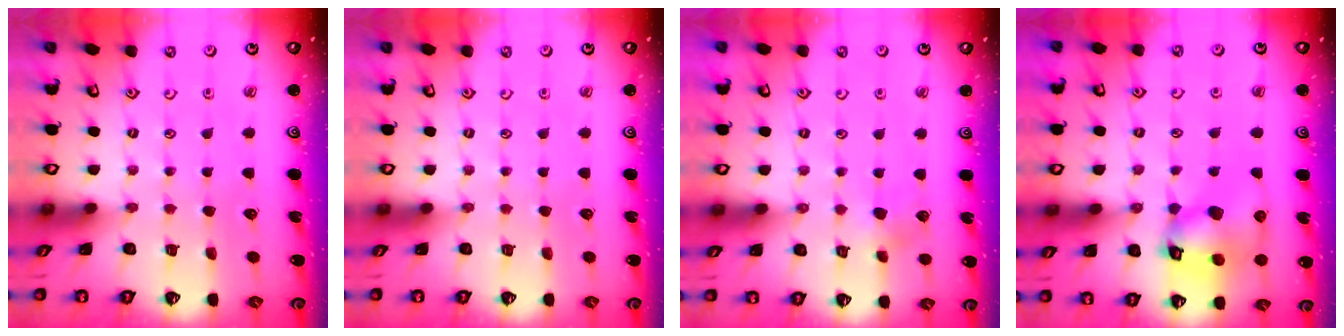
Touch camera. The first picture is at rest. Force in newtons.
{"total": 0.0}
{"total": 3.6, "press": 3.6, "slide": 0.7}
{"total": 11.0, "press": 10.9, "slide": 1.6}